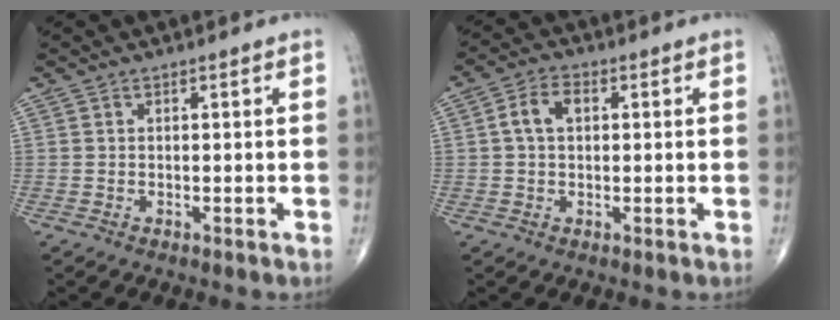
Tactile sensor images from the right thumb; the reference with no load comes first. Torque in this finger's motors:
{"motor_torque": [0.85, 0.99, 0.53, -0.12, 0.04]}